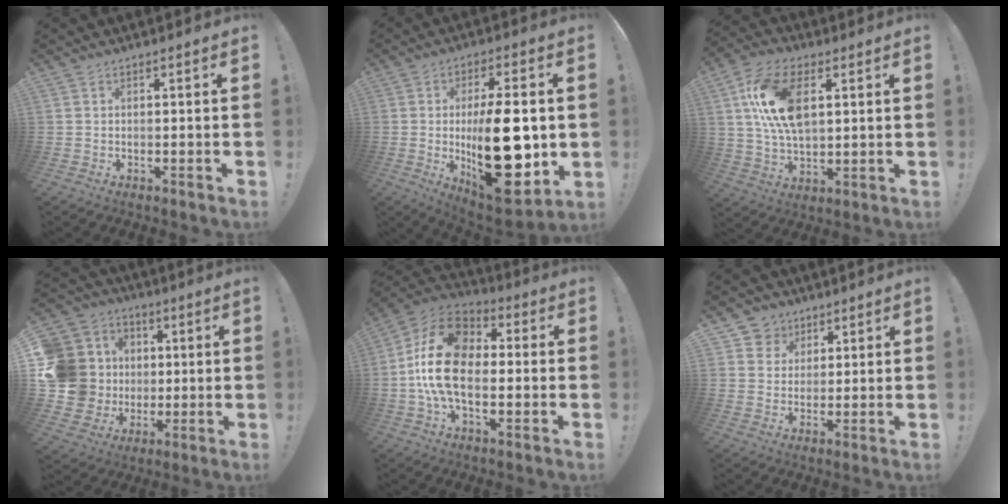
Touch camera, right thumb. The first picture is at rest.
{"total": 25.5, "force": [-2.0, 10.7, 23.1], "torque": [-0.364, -0.016, -0.019]}
{"total": 16.0, "force": [4.5, 9.0, 12.4], "torque": [-0.242, -0.004, 0.081]}
{"total": 17.9, "force": [1.3, 16.0, 7.9], "torque": [-0.171, 0.004, 0.057]}
{"total": 18.6, "force": [-1.0, 12.2, 14.0], "torque": [-0.249, 0.022, -0.014]}
{"total": 6.6, "force": [3.1, 5.7, 0.5], "torque": [-0.010, -0.025, 0.062]}